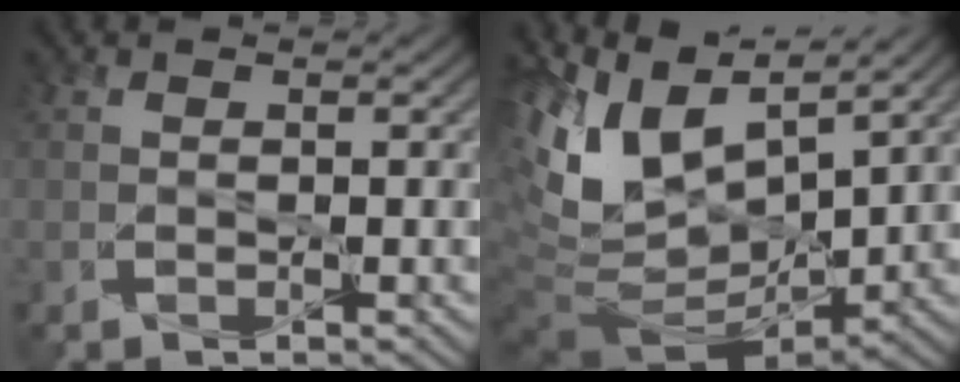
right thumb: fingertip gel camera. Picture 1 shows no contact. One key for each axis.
{"total": 12.4, "fx": 5.6, "fy": 6.1, "fz": 9.3, "tx": -0.210, "ty": 0.007, "tz": 0.110}